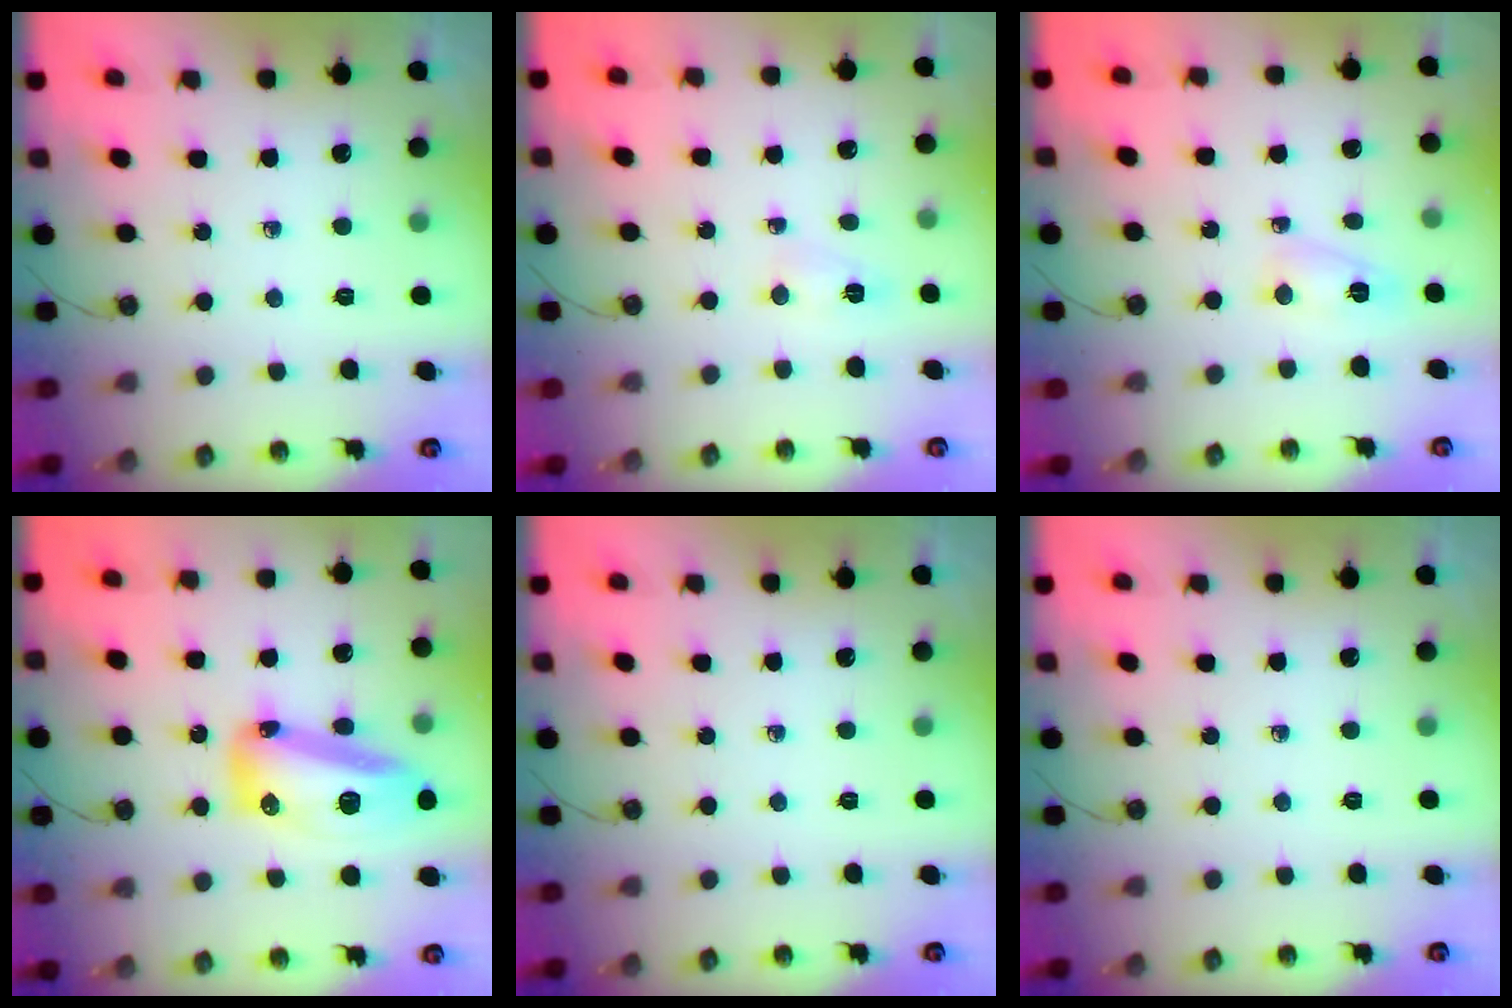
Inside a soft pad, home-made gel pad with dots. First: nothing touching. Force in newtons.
{"total": 2.9, "press": 2.7, "slide": 1.2}
{"total": 3.2, "press": 3.1, "slide": 0.3}
{"total": 18.3, "press": 17.2, "slide": 6.4}
{"total": 0.0}
{"total": 0.0}